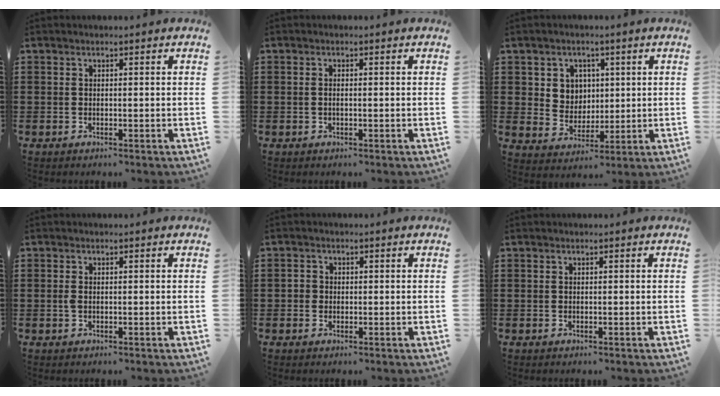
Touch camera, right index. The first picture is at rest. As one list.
[{"total": 0.8, "force": [-0.2, 0.3, 0.7], "torque": [-0.015, -0.002, -0.003]}, {"total": 5.0, "force": [1.7, 4.6, 0.9], "torque": [-0.034, 0.009, 0.028]}, {"total": 0.9, "force": [-0.2, 0.4, 0.8], "torque": [-0.024, -0.003, -0.006]}, {"total": 1.3, "force": [-0.2, 1.2, 0.4], "torque": [-0.011, 0.005, -0.004]}, {"total": 0.0}]